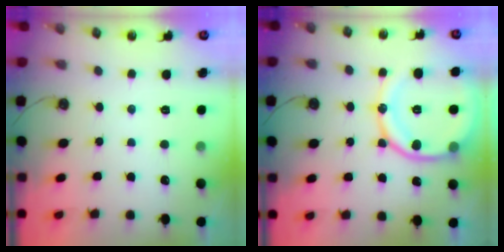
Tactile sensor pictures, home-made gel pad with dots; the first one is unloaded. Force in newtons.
{"total": 16.7, "press": 16.6, "slide": 1.8}